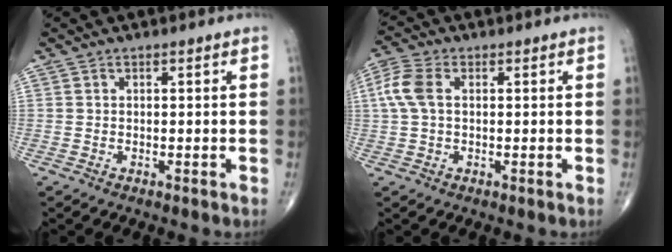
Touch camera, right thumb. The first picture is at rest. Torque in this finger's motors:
{"motor_torque": [0.06, 0.10, 0.18, 0.00, 0.13]}